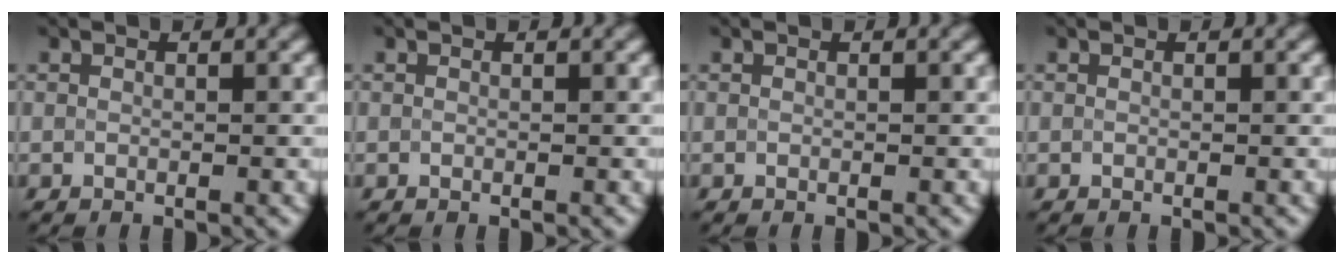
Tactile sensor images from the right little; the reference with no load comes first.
{"total": 0.0}
{"total": 0.0}
{"total": 0.0}